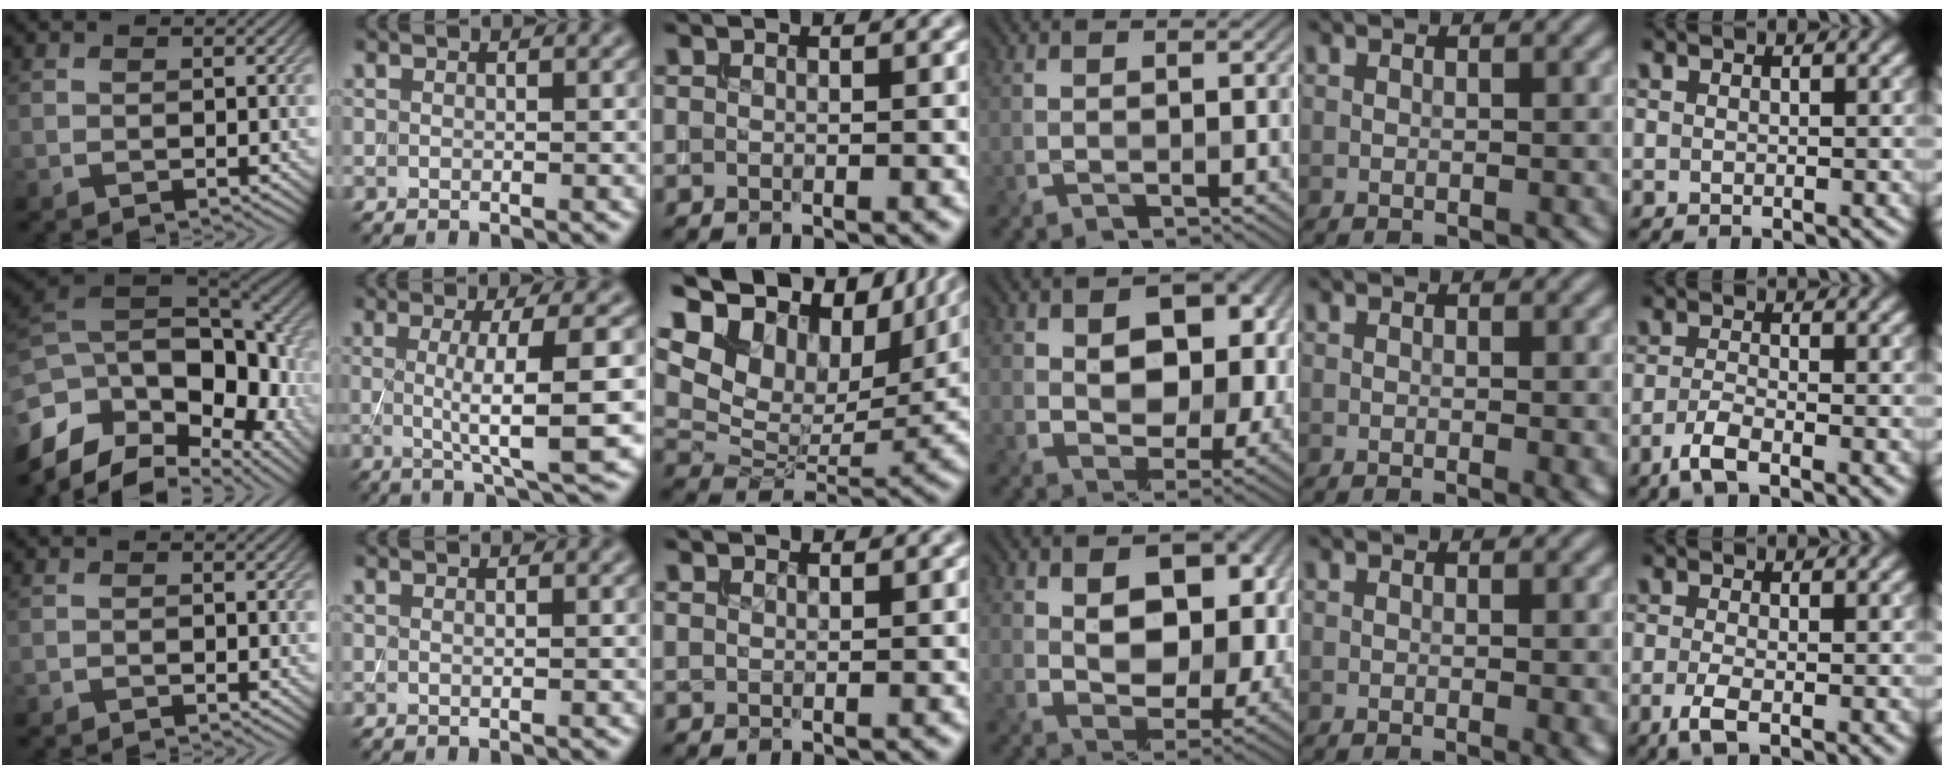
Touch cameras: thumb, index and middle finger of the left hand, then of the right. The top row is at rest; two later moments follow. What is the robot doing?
{"motion": "extract", "object": "backpack"}